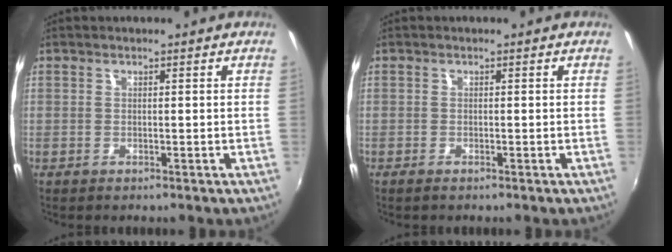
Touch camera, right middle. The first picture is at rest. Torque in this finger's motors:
{"motor_torque": [-0.13, 0.01, 0.01, 0.00]}